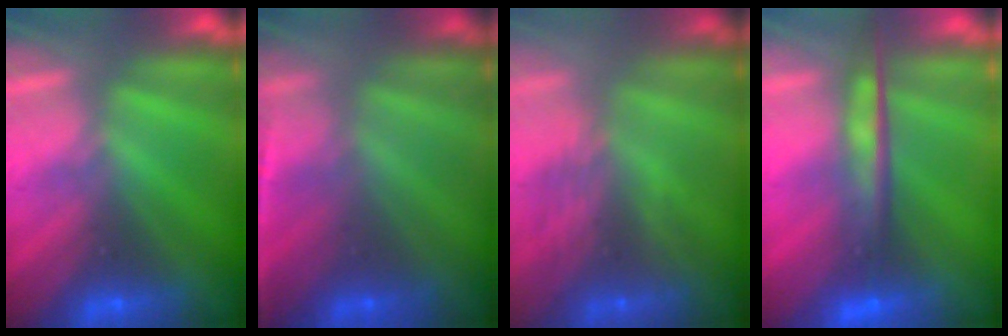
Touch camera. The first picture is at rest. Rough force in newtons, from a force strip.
{"total": 1.6}
{"total": 3.0}
{"total": 5.9}